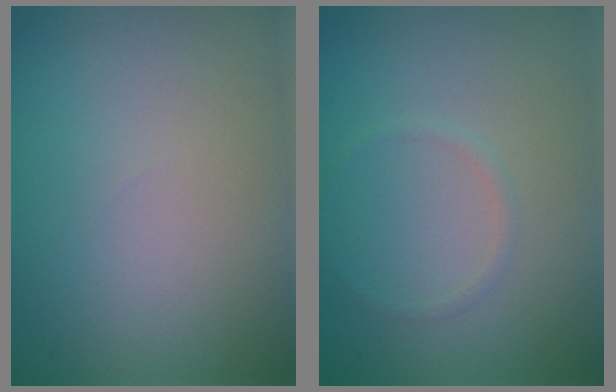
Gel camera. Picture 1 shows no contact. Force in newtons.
{"total": 0.7, "press": 0.7, "slide": 0.1}